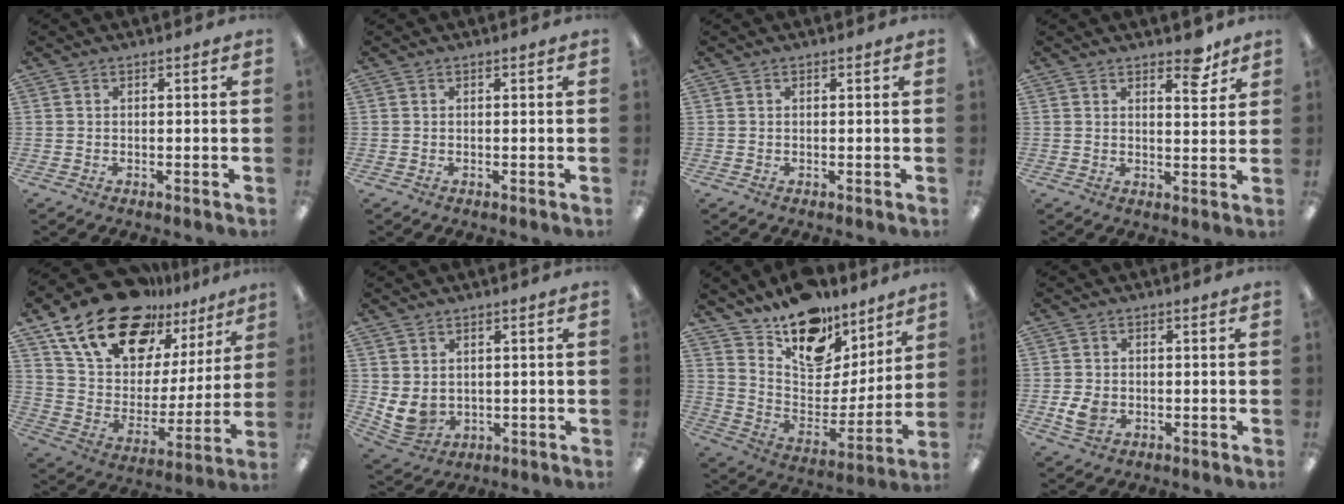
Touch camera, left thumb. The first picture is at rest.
{"total": 0.0}
{"total": 0.0}
{"total": 6.0, "force": [4.4, 2.5, 3.3], "torque": [-0.029, -0.025, 0.070]}
{"total": 21.8, "force": [15.9, 11.3, 9.9], "torque": [-0.184, -0.095, 0.290]}
{"total": 5.5, "force": [1.5, 4.4, 2.8], "torque": [-0.069, -0.011, 0.031]}
{"total": 16.0, "force": [12.2, 8.7, 5.6], "torque": [-0.098, -0.096, 0.221]}
{"total": 4.6, "force": [-1.1, 3.6, 2.7], "torque": [-0.056, -0.003, -0.021]}